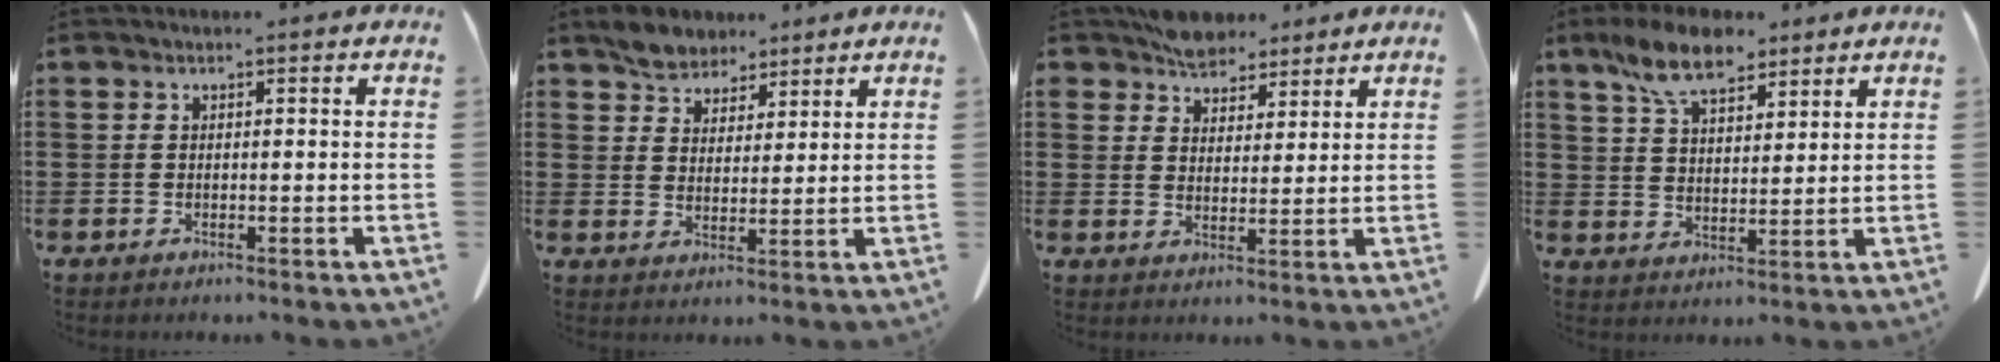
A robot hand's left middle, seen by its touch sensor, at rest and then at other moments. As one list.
[{"total": 4.9, "force": [4.1, 2.6, 0.6], "torque": [-0.031, 0.002, 0.080]}, {"total": 5.6, "force": [5.0, 2.5, 0.7], "torque": [-0.034, -0.006, 0.098]}, {"total": 9.3, "force": [7.0, 3.6, 5.0], "torque": [-0.118, -0.005, 0.132]}]